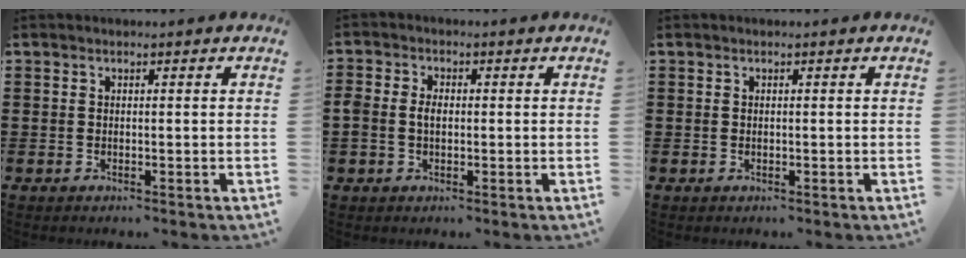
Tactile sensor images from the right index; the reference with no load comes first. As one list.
[{"total": 2.6, "force": [-0.2, 2.0, 1.7], "torque": [-0.044, 0.005, -0.008]}, {"total": 0.0}]